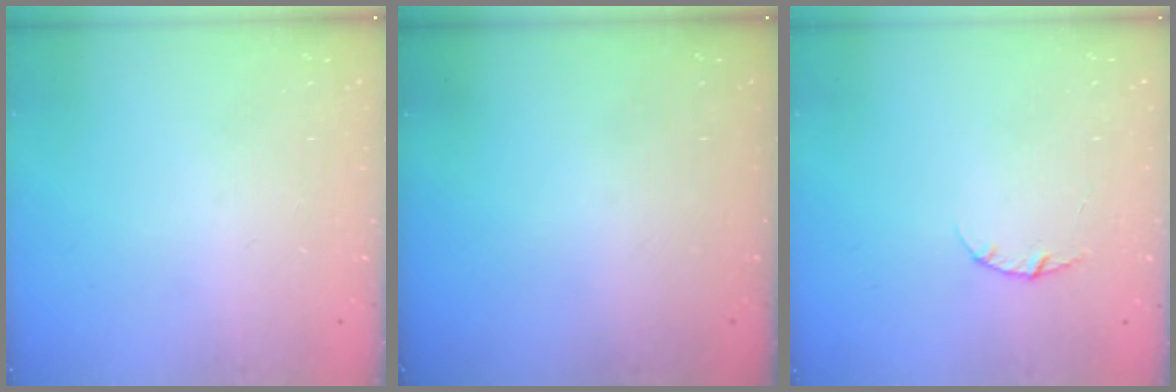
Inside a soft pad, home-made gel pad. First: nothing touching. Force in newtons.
{"total": 0.0}
{"total": 2.8, "press": 2.8, "slide": 0.4}